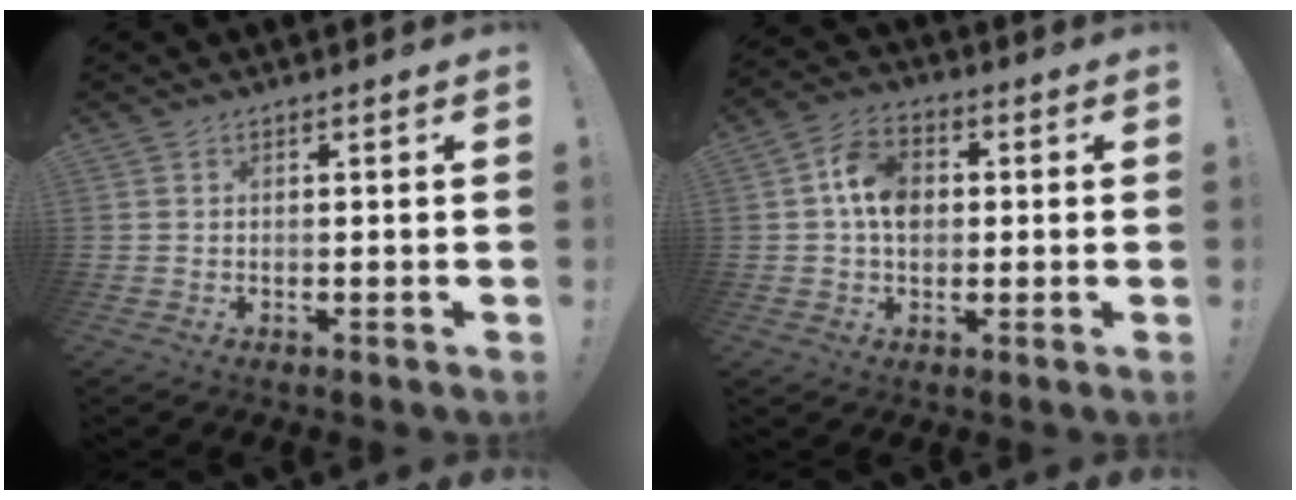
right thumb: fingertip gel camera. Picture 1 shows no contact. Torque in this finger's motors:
{"motor_torque": [0.59, 0.46, 1.18, -0.13, 0.04]}